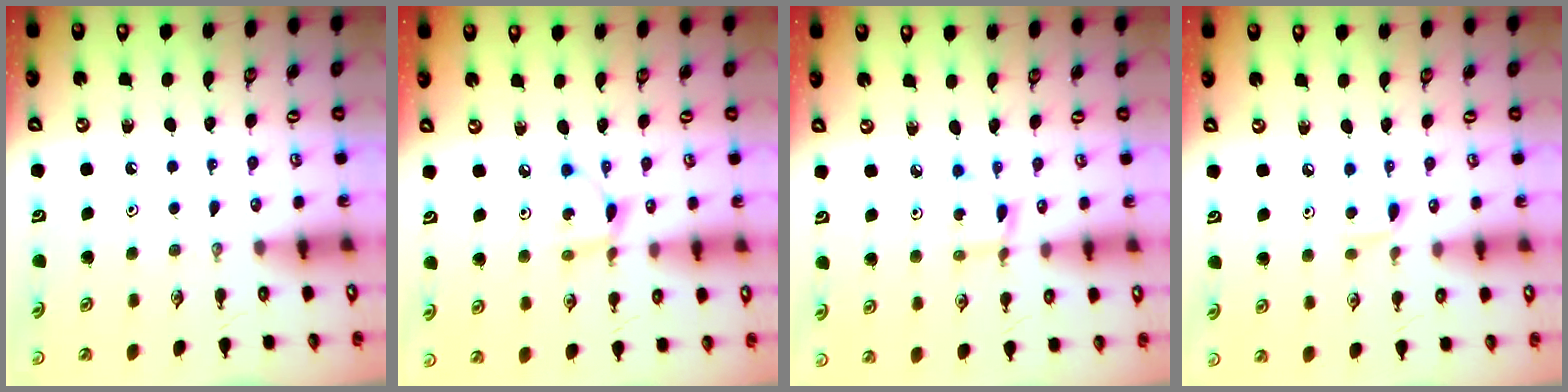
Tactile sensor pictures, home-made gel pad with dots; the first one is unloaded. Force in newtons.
{"total": 5.6, "press": 5.6, "slide": 0.2}
{"total": 2.6, "press": 2.6, "slide": 0.3}
{"total": 6.5, "press": 6.5, "slide": 0.5}